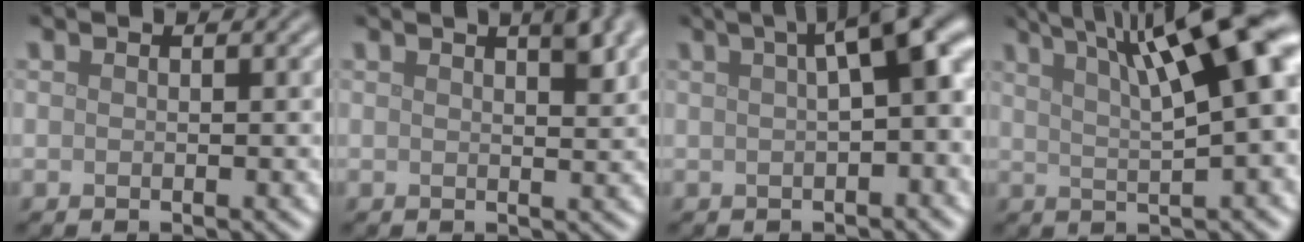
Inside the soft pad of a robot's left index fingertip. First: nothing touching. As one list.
[{"total": 2.9, "force": [1.7, 0.7, 2.3], "torque": [-0.021, 0.007, 0.022]}, {"total": 8.2, "force": [2.1, 2.5, 7.5], "torque": [-0.070, 0.026, 0.025]}, {"total": 12.3, "force": [5.2, 3.1, 10.7], "torque": [-0.125, 0.020, 0.074]}]